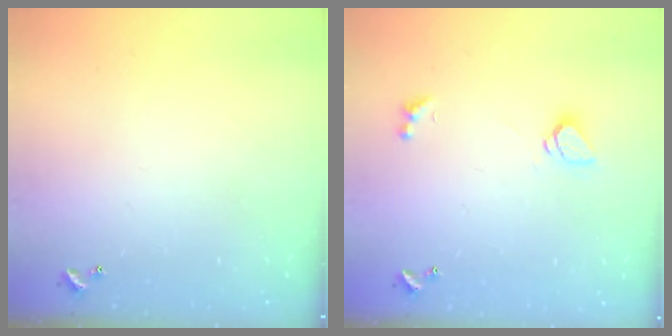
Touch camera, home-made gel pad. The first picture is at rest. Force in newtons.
{"total": 1.6, "press": 1.6, "slide": 0.5}